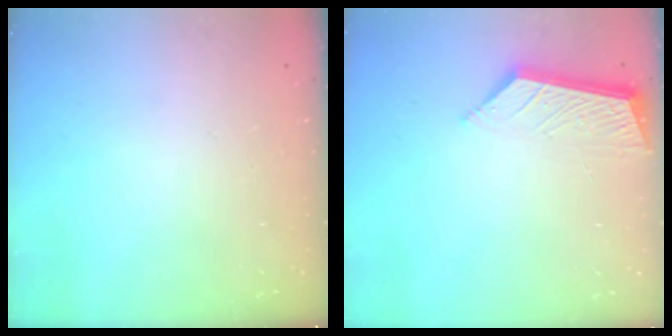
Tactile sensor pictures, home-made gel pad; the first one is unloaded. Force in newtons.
{"total": 6.3, "press": 6.3, "slide": 0.2}